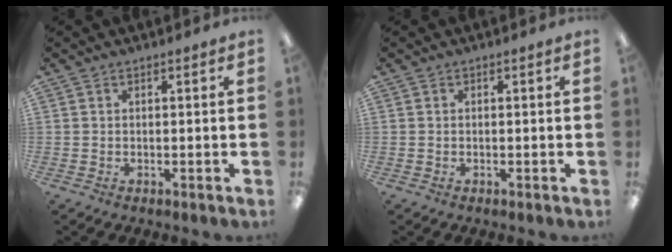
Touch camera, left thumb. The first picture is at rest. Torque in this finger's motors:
{"motor_torque": [0.00, 0.00, -0.01, 0.03, 0.00]}